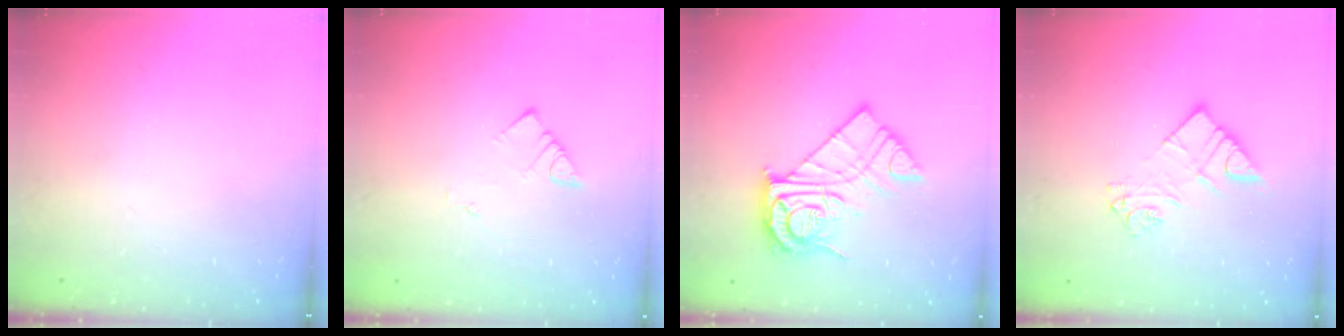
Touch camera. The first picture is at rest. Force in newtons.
{"total": 2.8, "press": 2.8, "slide": 0.2}
{"total": 15.6, "press": 15.5, "slide": 1.7}
{"total": 9.8, "press": 9.8, "slide": 0.9}